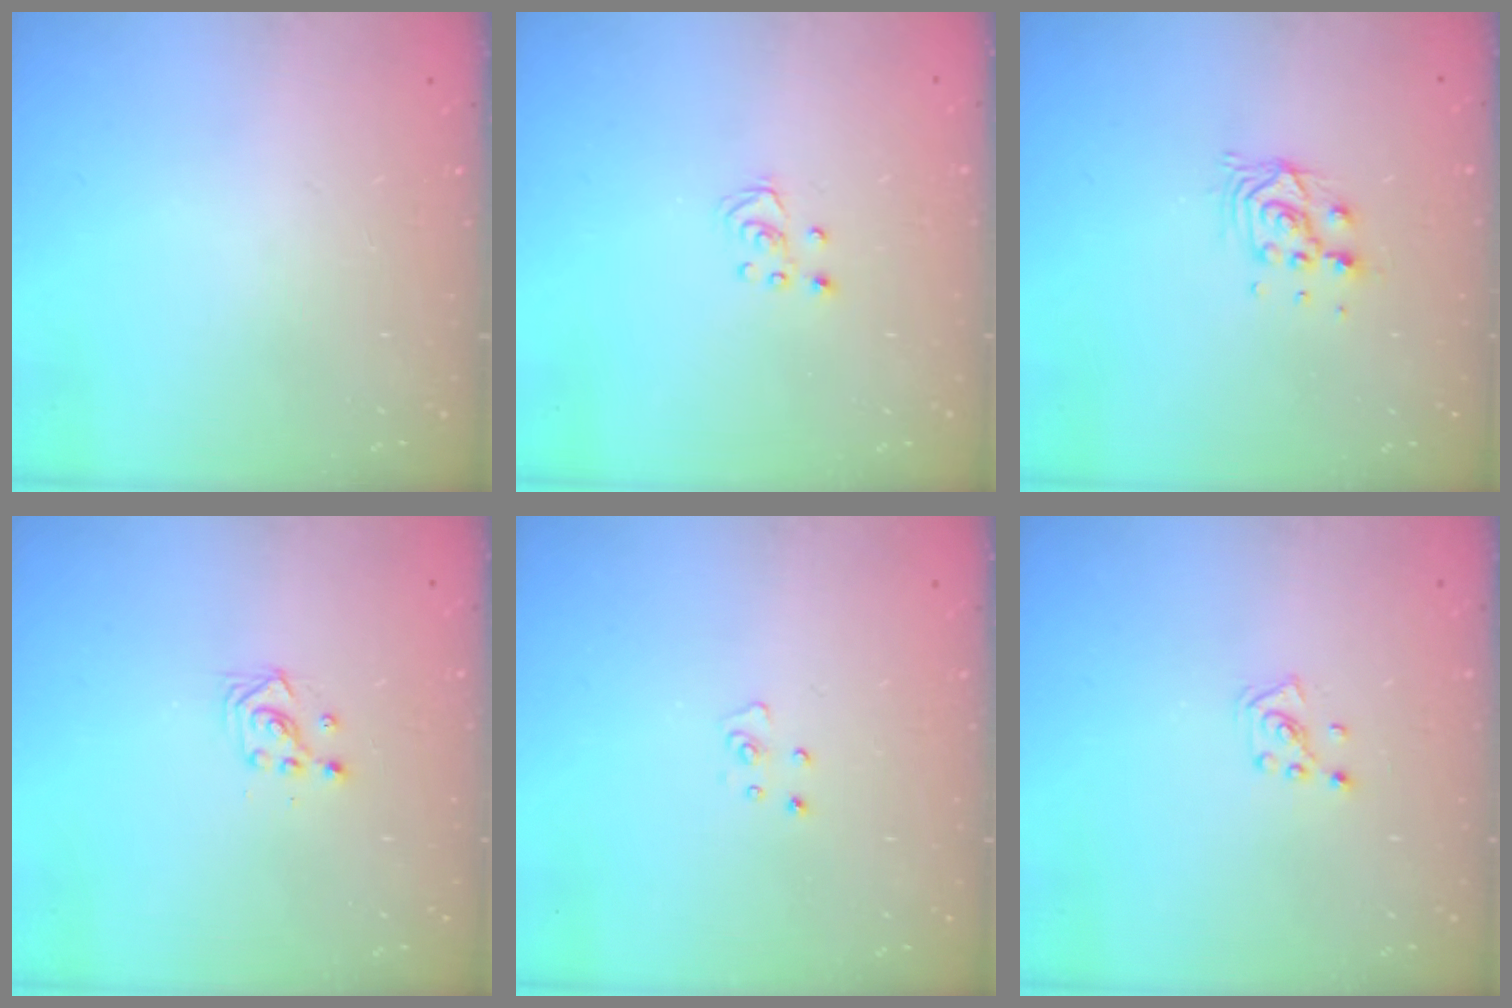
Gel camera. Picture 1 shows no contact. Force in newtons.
{"total": 2.5, "press": 2.5, "slide": 0.2}
{"total": 6.8, "press": 6.8, "slide": 0.5}
{"total": 3.4, "press": 3.3, "slide": 0.3}
{"total": 3.9, "press": 3.9, "slide": 0.3}
{"total": 2.6, "press": 2.6, "slide": 0.5}